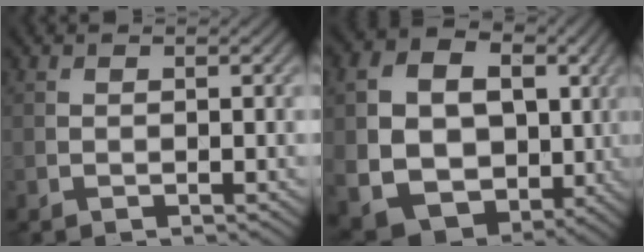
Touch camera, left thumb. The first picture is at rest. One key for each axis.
{"total": 13.8, "fx": 0.3, "fy": 10.8, "fz": 8.7, "tx": -0.195, "ty": -0.018, "tz": 0.018}